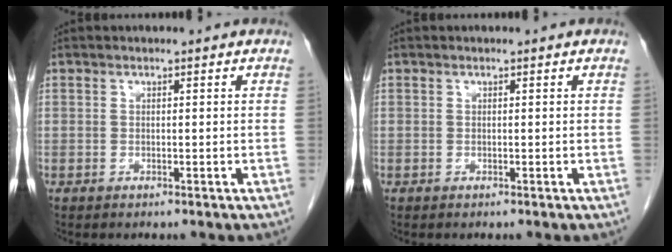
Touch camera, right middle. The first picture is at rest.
{"total": 0.0}